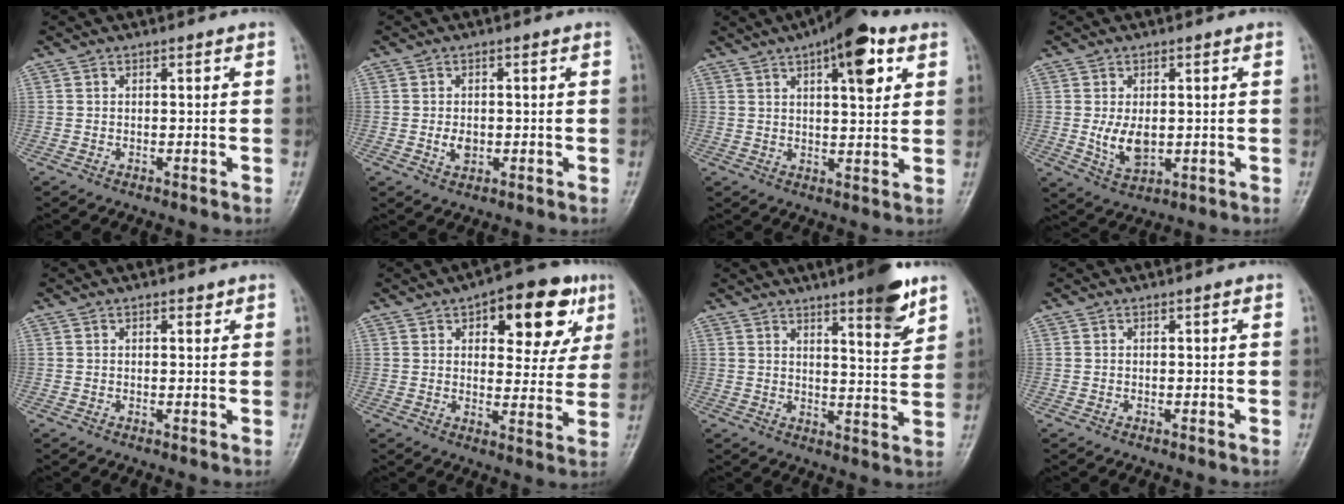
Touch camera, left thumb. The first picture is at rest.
{"total": 2.8, "force": [-0.4, 2.0, 1.9], "torque": [-0.029, -0.001, -0.005]}
{"total": 11.5, "force": [5.4, 4.1, 9.3], "torque": [-0.109, -0.012, 0.073]}
{"total": 6.2, "force": [-0.1, 3.7, 4.9], "torque": [-0.080, -0.014, 0.010]}
{"total": 1.3, "force": [0.9, 0.6, 0.8], "torque": [-0.005, -0.003, 0.011]}
{"total": 15.0, "force": [6.9, 7.2, 11.2], "torque": [-0.094, -0.011, 0.088]}
{"total": 9.4, "force": [6.2, 1.5, 6.9], "torque": [-0.084, -0.040, 0.086]}
{"total": 0.0}